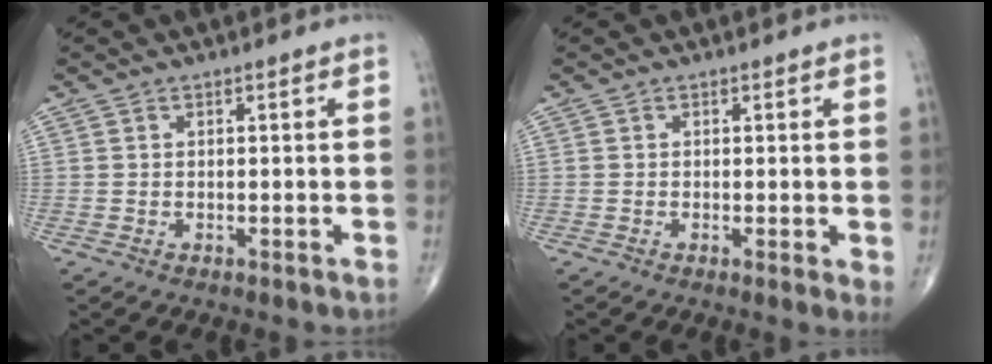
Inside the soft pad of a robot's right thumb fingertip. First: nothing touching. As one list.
[{"total": 2.0, "force": [0.0, 0.4, 1.9], "torque": [-0.030, -0.009, -0.006]}]